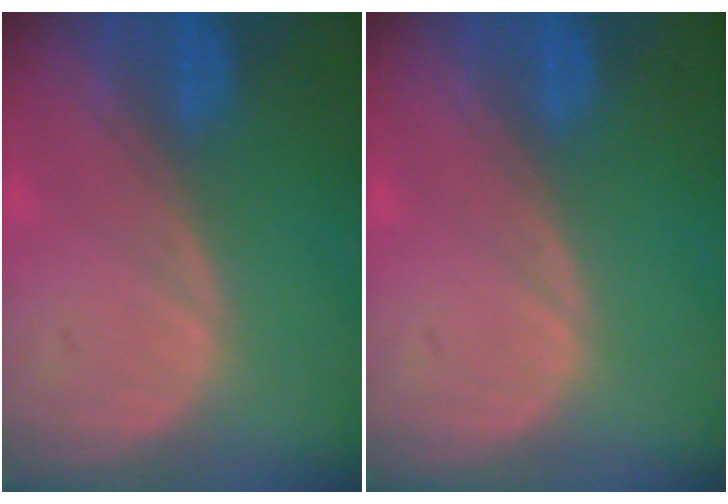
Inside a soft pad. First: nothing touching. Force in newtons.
{"total": 0.0}